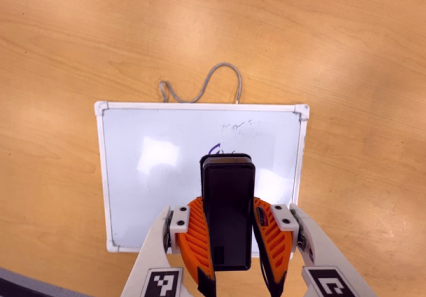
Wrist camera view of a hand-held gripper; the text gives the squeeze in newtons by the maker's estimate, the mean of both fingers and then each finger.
{"total": 8.6, "left": 7.0, "right": 10.2}